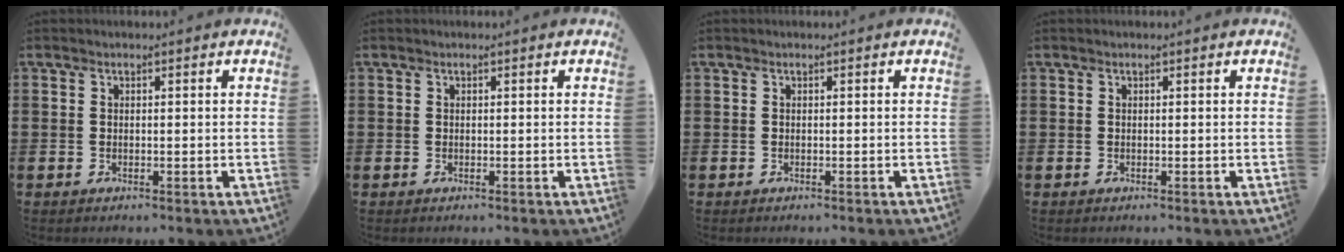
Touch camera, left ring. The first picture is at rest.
{"total": 0.0}
{"total": 0.0}
{"total": 0.0}